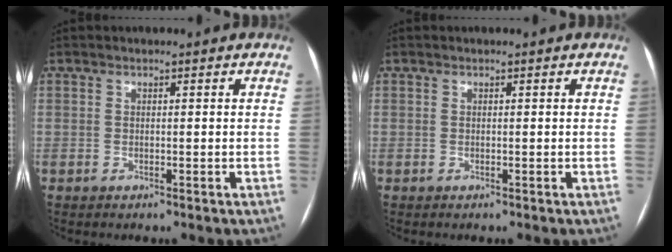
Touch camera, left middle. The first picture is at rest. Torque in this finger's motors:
{"motor_torque": [0.00, 0.10, 0.02, 0.00]}